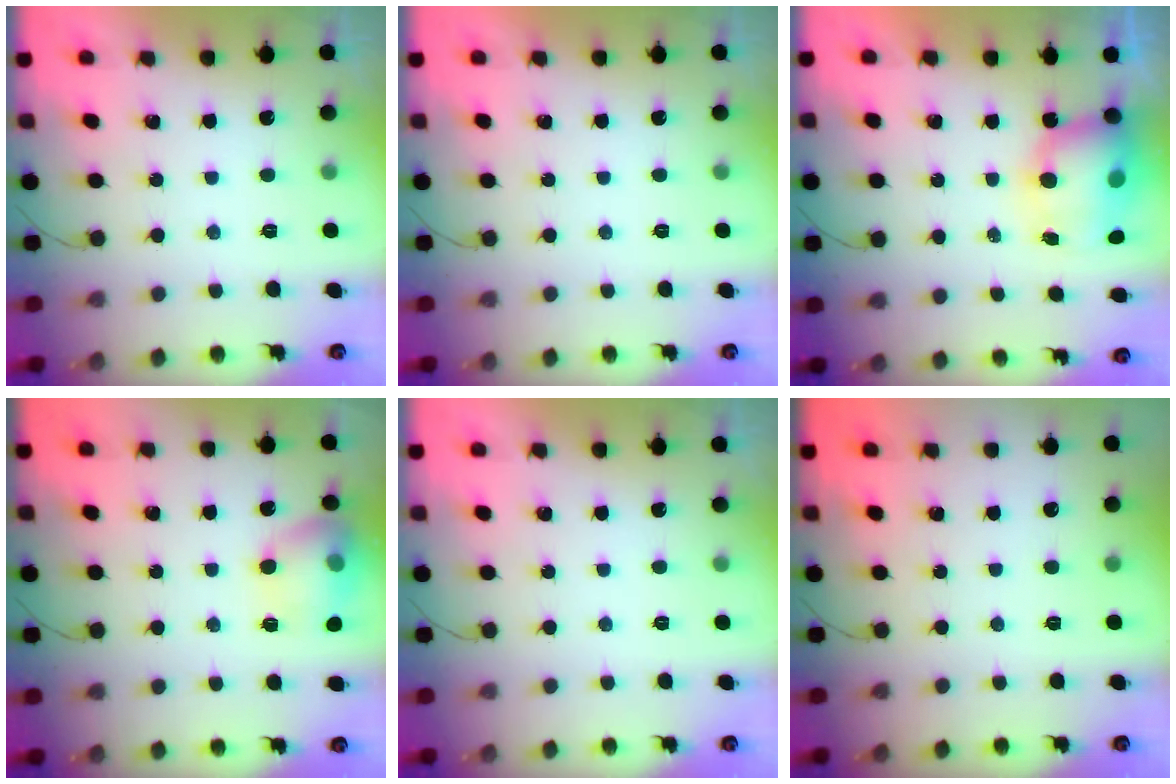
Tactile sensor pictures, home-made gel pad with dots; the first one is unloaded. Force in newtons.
{"total": 0.0}
{"total": 9.8, "press": 9.5, "slide": 2.2}
{"total": 13.7, "press": 13.7, "slide": 1.2}
{"total": 0.0}
{"total": 0.0}